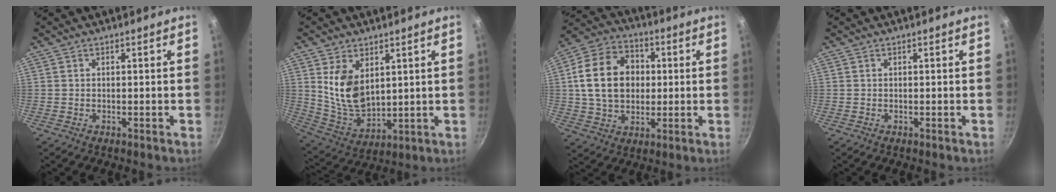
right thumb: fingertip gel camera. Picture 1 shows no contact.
{"total": 11.6, "force": [3.6, 7.2, 8.3], "torque": [-0.136, -0.035, 0.086]}
{"total": 16.6, "force": [1.7, 12.6, 10.6], "torque": [-0.165, 0.018, 0.022]}
{"total": 0.0}